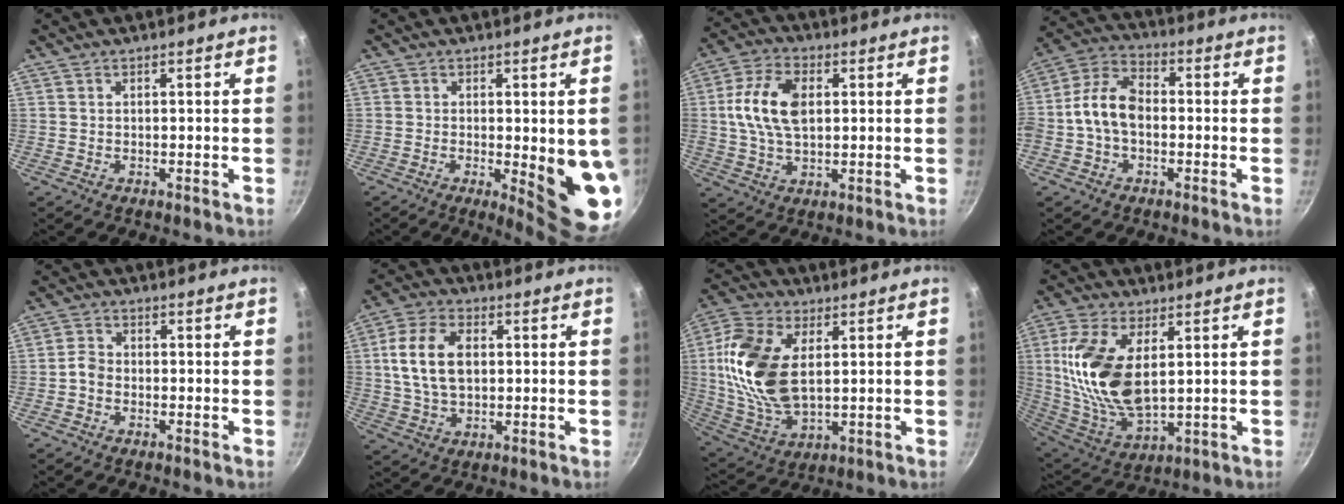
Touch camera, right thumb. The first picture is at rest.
{"total": 11.8, "force": [-1.4, 3.1, 11.3], "torque": [-0.119, -0.018, -0.009]}
{"total": 11.9, "force": [1.7, 7.0, 9.5], "torque": [-0.173, 0.012, 0.025]}
{"total": 10.2, "force": [-1.1, 6.9, 7.5], "torque": [-0.129, 0.036, -0.039]}
{"total": 2.4, "force": [-1.1, 1.7, 1.2], "torque": [-0.027, 0.018, -0.028]}
{"total": 11.7, "force": [1.5, 7.4, 8.9], "torque": [-0.159, 0.011, 0.024]}
{"total": 18.2, "force": [3.0, 10.5, 14.5], "torque": [-0.279, -0.004, 0.060]}
{"total": 17.9, "force": [3.5, 9.4, 14.9], "torque": [-0.292, -0.020, 0.077]}